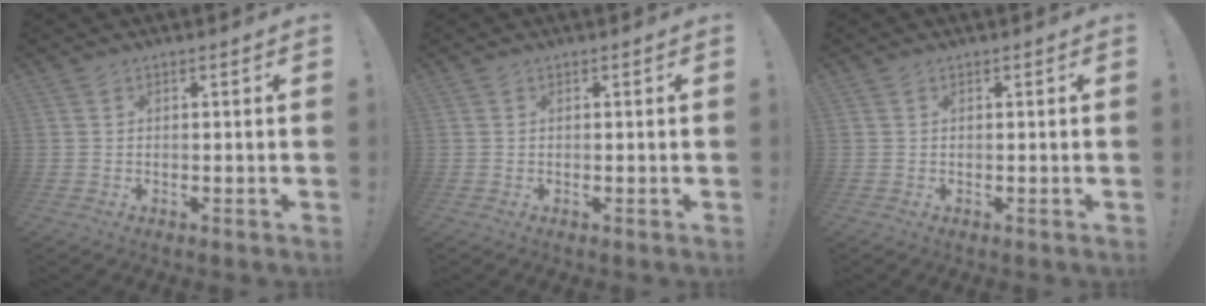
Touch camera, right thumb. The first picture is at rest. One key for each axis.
{"total": 0.0}
{"total": 0.0}